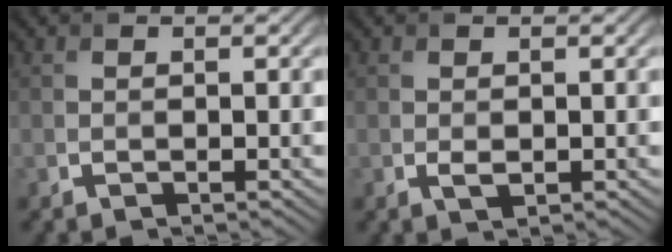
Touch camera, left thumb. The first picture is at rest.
{"total": 1.0, "force": [-0.1, 0.6, 0.8], "torque": [-0.017, -0.004, 0.001]}